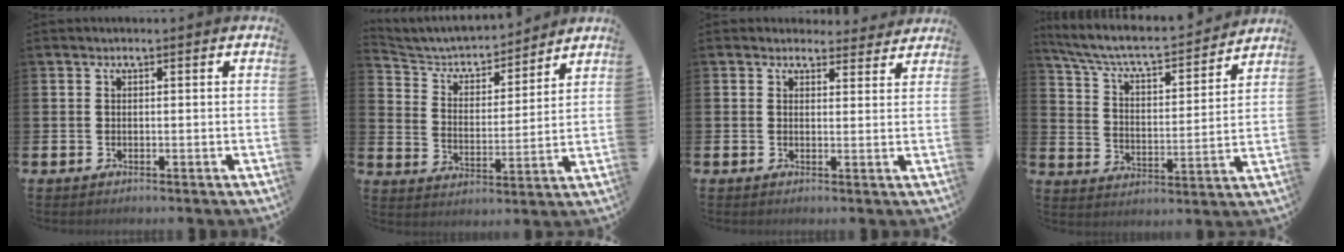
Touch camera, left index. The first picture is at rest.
{"total": 5.6, "force": [5.2, 1.7, 1.0], "torque": [-0.056, -0.039, 0.086]}
{"total": 2.5, "force": [2.4, 0.9, 0.0], "torque": [0.005, -0.013, 0.040]}
{"total": 7.2, "force": [6.6, 1.5, 2.7], "torque": [-0.090, -0.048, 0.108]}